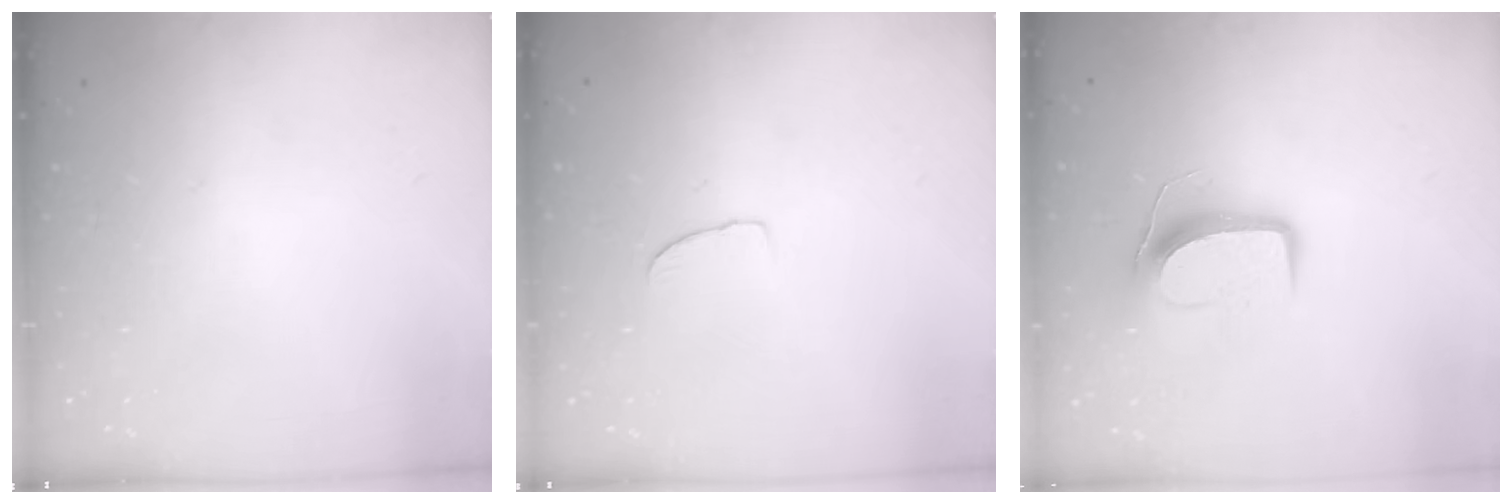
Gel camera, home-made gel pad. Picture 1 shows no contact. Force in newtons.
{"total": 4.2, "press": 4.2, "slide": 0.4}
{"total": 8.8, "press": 8.7, "slide": 0.6}